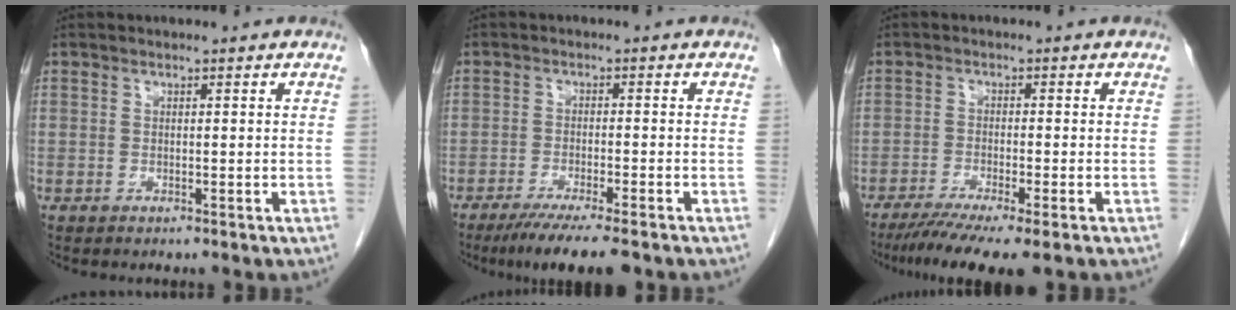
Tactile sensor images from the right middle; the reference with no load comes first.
{"total": 8.3, "force": [-6.4, 0.5, 5.3], "torque": [-0.077, -0.018, -0.098]}
{"total": 7.9, "force": [-5.7, 0.2, 5.5], "torque": [-0.088, -0.018, -0.091]}